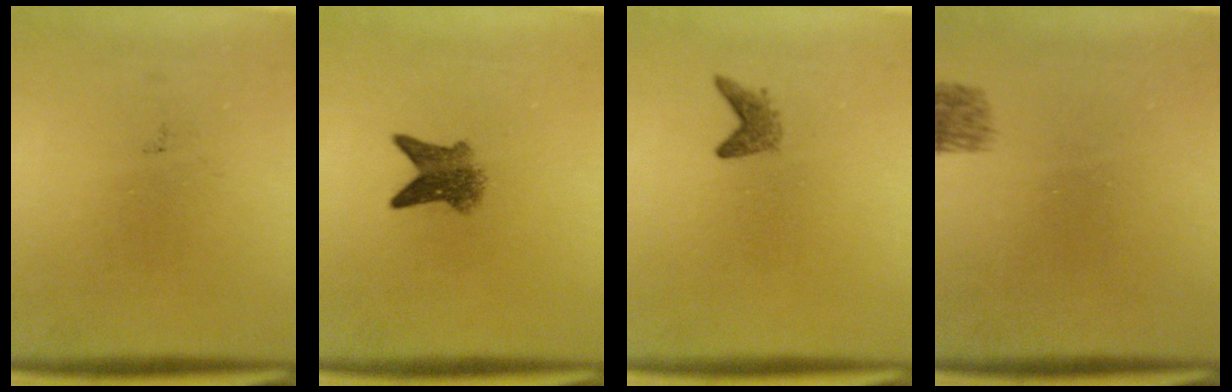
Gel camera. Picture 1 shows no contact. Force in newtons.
{"total": 3.9}
{"total": 1.4}
{"total": 1.9}